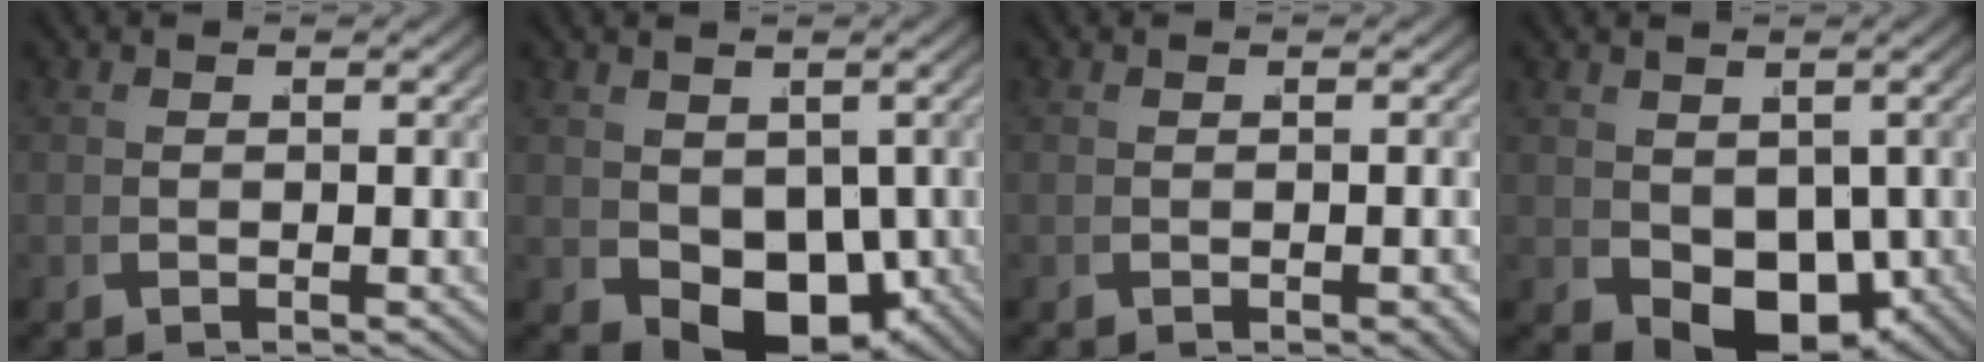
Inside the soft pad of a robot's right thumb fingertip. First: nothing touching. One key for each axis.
{"total": 7.5, "fx": -1.4, "fy": 5.2, "fz": 5.3, "tx": -0.096, "ty": -0.050, "tz": 0.012}
{"total": 0.7, "fx": -0.3, "fy": 0.3, "fz": 0.5, "tx": -0.008, "ty": 0.000, "tz": -0.003}
{"total": 6.8, "fx": -1.2, "fy": 4.6, "fz": 4.8, "tx": -0.087, "ty": -0.047, "tz": 0.015}